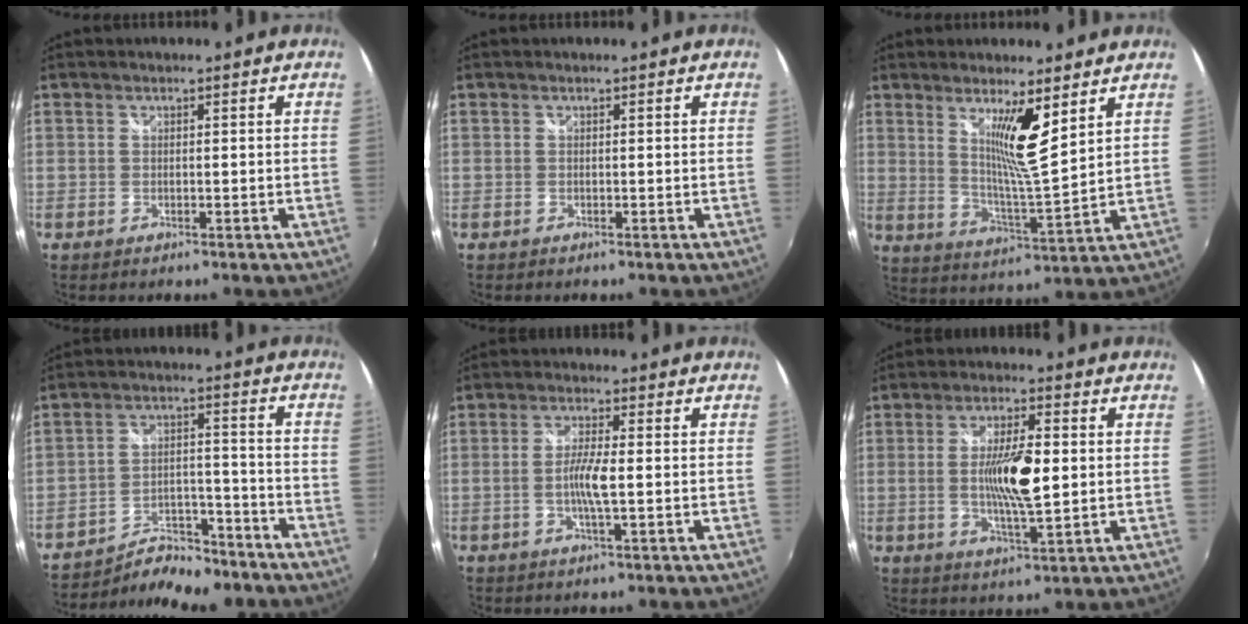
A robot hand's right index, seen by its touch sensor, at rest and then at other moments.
{"total": 0.0}
{"total": 9.1, "force": [5.6, -1.5, 7.0], "torque": [-0.110, -0.023, 0.096]}
{"total": 9.7, "force": [-9.4, 1.6, 1.8], "torque": [-0.032, 0.012, -0.140]}
{"total": 4.5, "force": [-0.8, 0.3, 4.5], "torque": [-0.086, -0.001, -0.016]}
{"total": 9.5, "force": [0.0, 2.6, 9.2], "torque": [-0.163, -0.005, 0.002]}